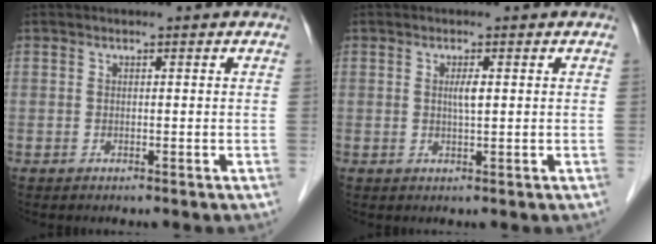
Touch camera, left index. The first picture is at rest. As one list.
[{"total": 1.6, "force": [0.3, 0.1, 1.6], "torque": [-0.033, -0.001, 0.006]}]